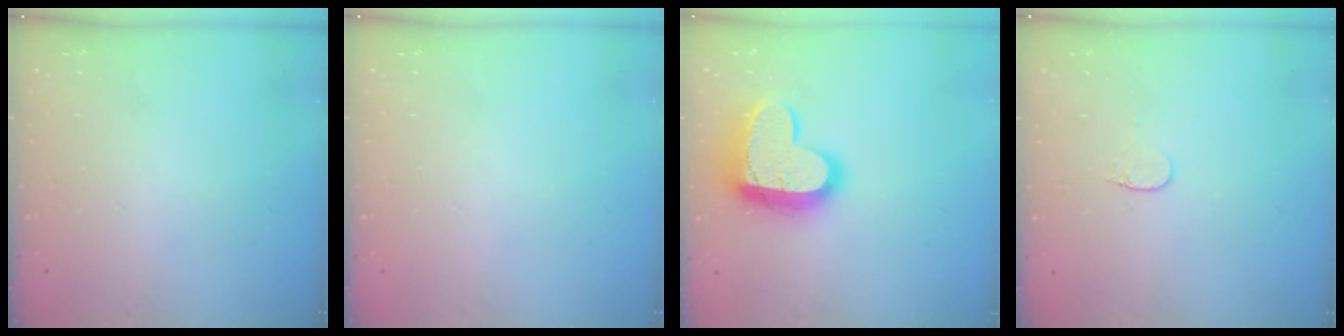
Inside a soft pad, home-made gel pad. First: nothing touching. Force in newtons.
{"total": 0.0}
{"total": 17.0, "press": 16.9, "slide": 1.1}
{"total": 3.4, "press": 3.3, "slide": 0.4}